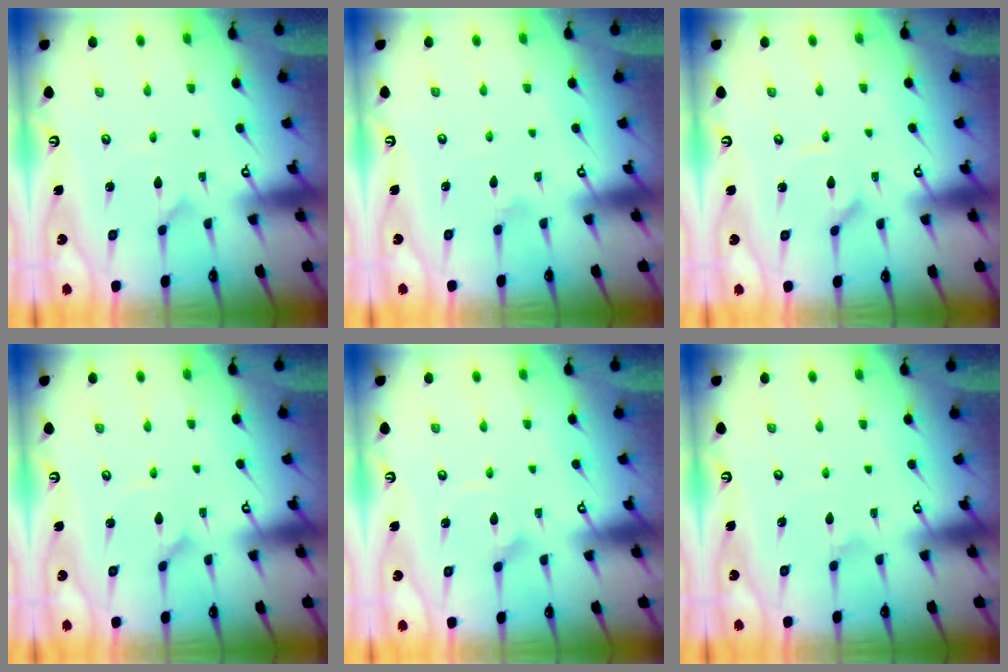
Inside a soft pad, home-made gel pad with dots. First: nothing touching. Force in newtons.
{"total": 1.7, "press": 1.6, "slide": 0.5}
{"total": 3.4, "press": 3.4, "slide": 0.3}
{"total": 1.2, "press": 1.2, "slide": 0.2}
{"total": 2.7, "press": 2.7, "slide": 0.1}
{"total": 0.6, "press": 0.6, "slide": 0.0}